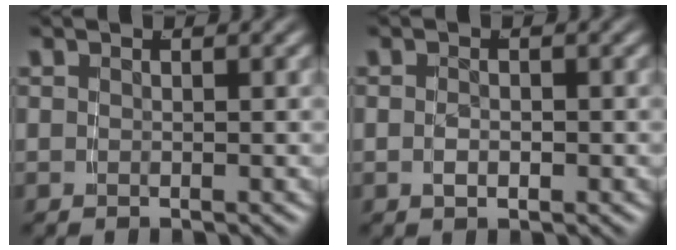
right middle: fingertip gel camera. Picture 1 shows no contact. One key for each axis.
{"total": 1.0, "fx": -0.5, "fy": 0.2, "fz": 0.8, "tx": -0.015, "ty": -0.003, "tz": -0.005}